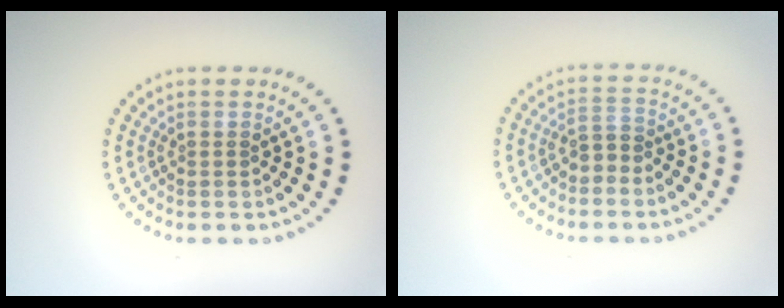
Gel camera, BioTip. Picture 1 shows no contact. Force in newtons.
{"total": 1.9, "press": 1.6, "slide": 0.9}